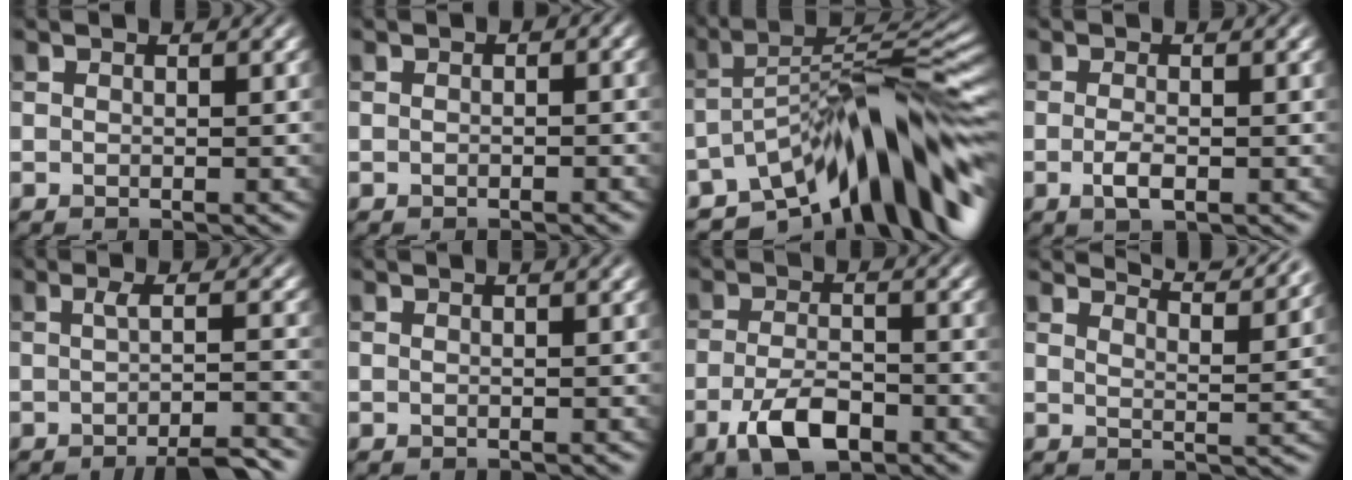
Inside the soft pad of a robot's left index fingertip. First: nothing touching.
{"total": 1.0, "force": [-0.2, 0.5, 0.8], "torque": [-0.012, 0.001, -0.003]}
{"total": 12.5, "force": [-6.6, 4.0, 9.8], "torque": [-0.130, 0.015, -0.122]}
{"total": 1.8, "force": [-0.6, 0.6, 1.6], "torque": [-0.034, -0.003, -0.013]}
{"total": 4.7, "force": [-2.0, 0.8, 4.2], "torque": [-0.054, -0.011, -0.035]}
{"total": 1.6, "force": [0.9, 0.6, 1.2], "torque": [-0.010, 0.002, 0.004]}
{"total": 4.5, "force": [-2.4, 1.9, 3.3], "torque": [-0.066, -0.004, -0.045]}
{"total": 6.4, "force": [5.8, 1.0, 2.6], "torque": [-0.024, 0.011, 0.058]}